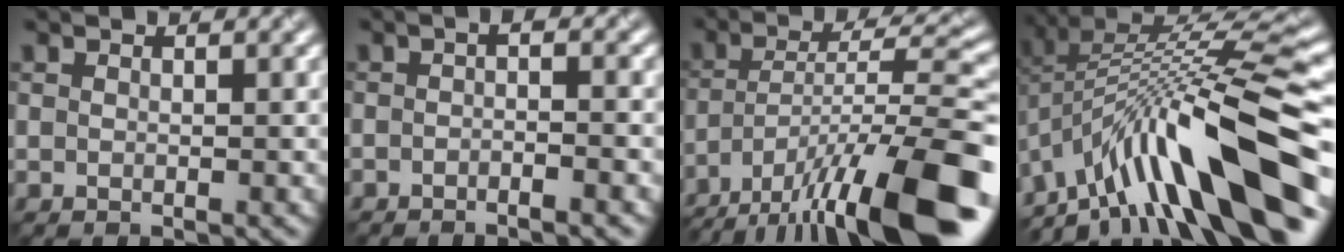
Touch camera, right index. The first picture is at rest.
{"total": 3.0, "force": [-1.6, 0.8, 2.4], "torque": [-0.013, 0.006, -0.035]}
{"total": 15.0, "force": [-10.3, 3.6, 10.4], "torque": [-0.180, 0.006, -0.166]}
{"total": 13.4, "force": [-6.4, 3.4, 11.3], "torque": [-0.187, 0.040, -0.095]}